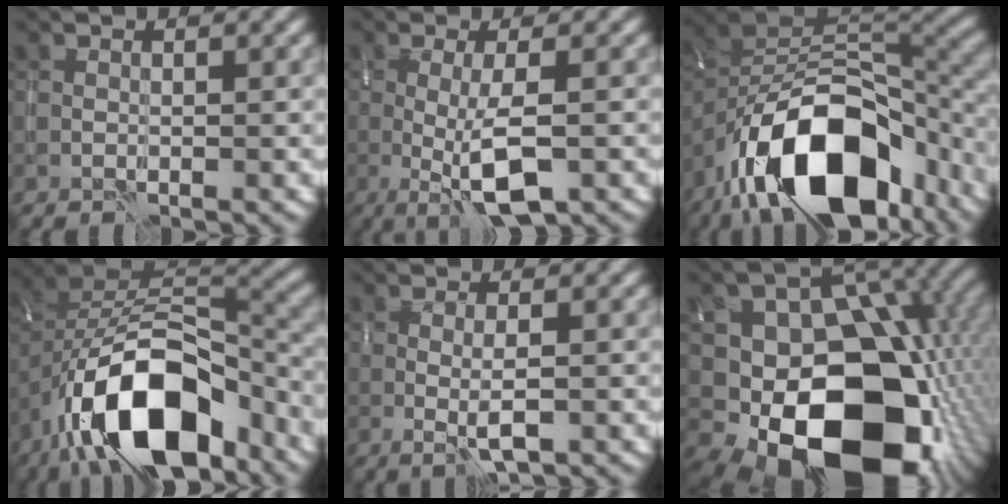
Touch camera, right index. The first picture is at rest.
{"total": 5.3, "force": [-1.4, 1.3, 4.9], "torque": [-0.091, -0.005, -0.025]}
{"total": 15.6, "force": [-8.8, 7.7, 10.2], "torque": [-0.170, 0.008, -0.152]}
{"total": 14.0, "force": [-7.9, 7.1, 9.2], "torque": [-0.150, -0.005, -0.140]}
{"total": 2.3, "force": [-0.4, 0.3, 2.2], "torque": [-0.043, -0.006, -0.005]}
{"total": 18.9, "force": [-3.4, 13.6, 12.6], "torque": [-0.175, -0.025, -0.024]}